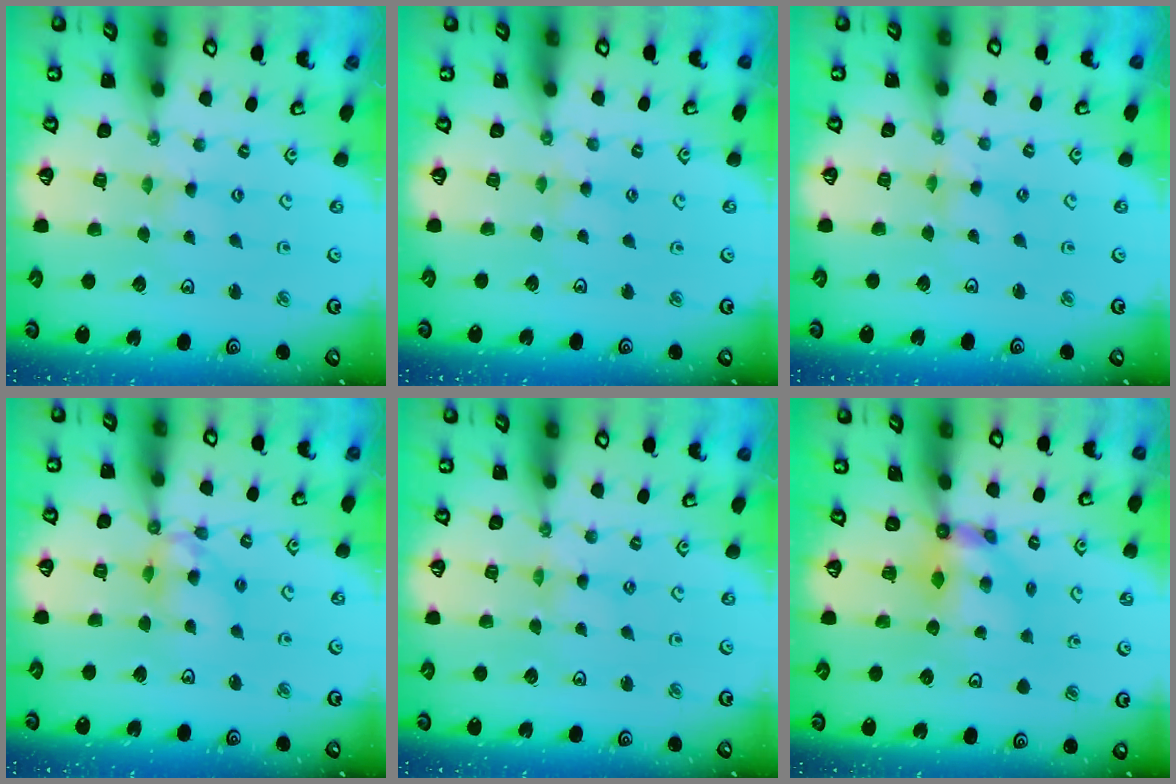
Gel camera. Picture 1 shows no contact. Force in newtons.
{"total": 1.9, "press": 1.9, "slide": 0.3}
{"total": 1.7, "press": 1.6, "slide": 0.3}
{"total": 11.0, "press": 10.9, "slide": 1.2}
{"total": 0.0}
{"total": 5.6, "press": 5.6, "slide": 0.3}